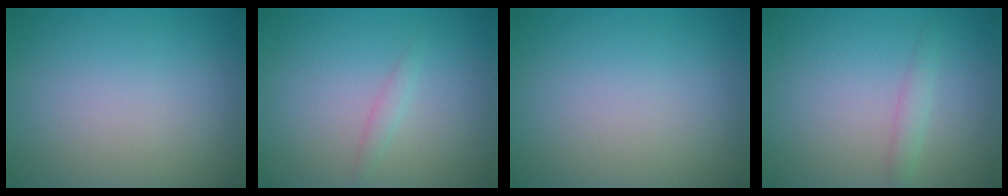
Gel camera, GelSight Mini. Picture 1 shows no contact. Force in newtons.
{"total": 0.9, "press": 0.9, "slide": 0.1}
{"total": 0.0}
{"total": 1.3, "press": 1.3, "slide": 0.0}